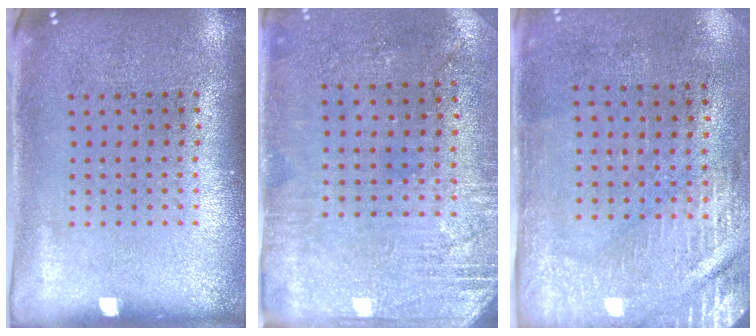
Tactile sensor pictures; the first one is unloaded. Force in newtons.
{"total": 2.8, "press": 2.5, "slide": 1.4}
{"total": 2.9, "press": 2.5, "slide": 1.5}